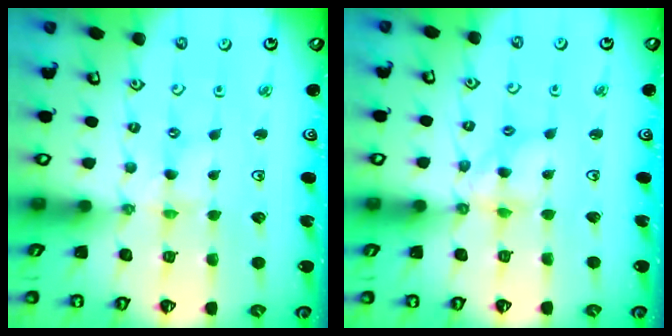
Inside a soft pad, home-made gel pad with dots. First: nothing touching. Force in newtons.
{"total": 8.2, "press": 8.2, "slide": 0.6}